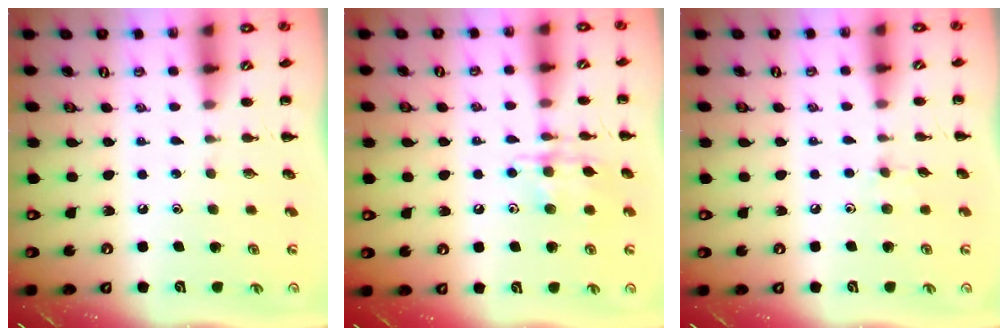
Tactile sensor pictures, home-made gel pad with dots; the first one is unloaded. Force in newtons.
{"total": 10.8, "press": 10.7, "slide": 0.7}
{"total": 4.5, "press": 4.1, "slide": 1.7}